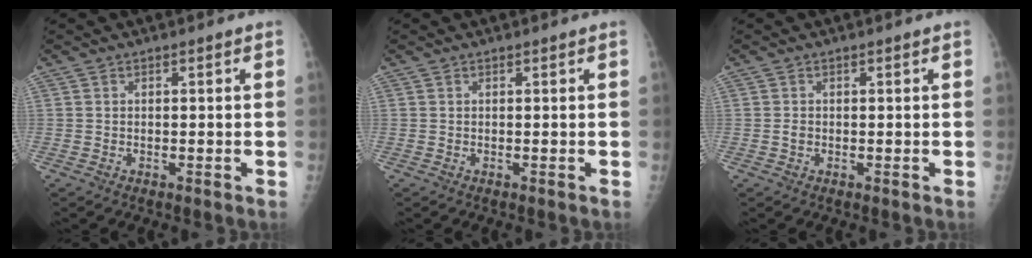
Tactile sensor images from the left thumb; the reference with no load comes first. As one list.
[{"total": 0.0}, {"total": 0.9, "force": [-0.3, 0.7, 0.4], "torque": [-0.004, 0.002, -0.004]}]